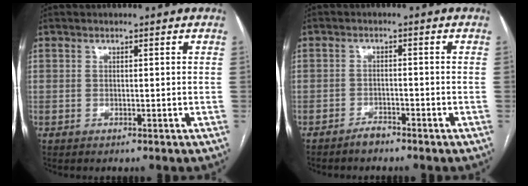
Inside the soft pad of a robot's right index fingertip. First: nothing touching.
{"total": 1.9, "force": [-1.7, 0.5, 0.5], "torque": [-0.010, 0.000, -0.030]}